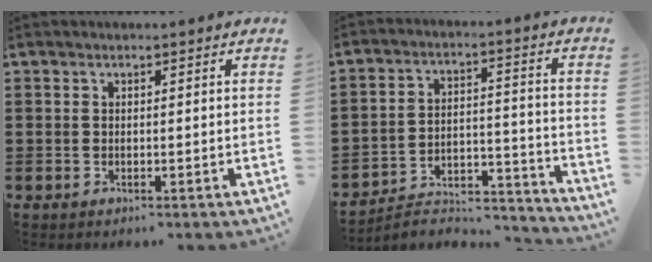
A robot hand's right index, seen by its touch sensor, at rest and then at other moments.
{"total": 4.8, "force": [-4.5, 1.1, 1.1], "torque": [-0.019, 0.004, -0.092]}